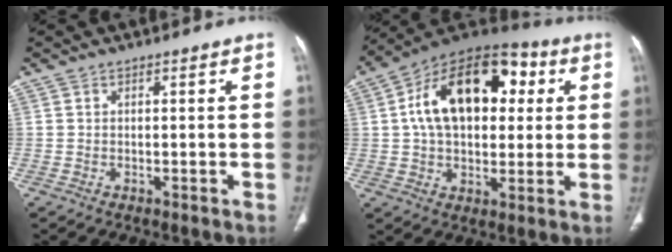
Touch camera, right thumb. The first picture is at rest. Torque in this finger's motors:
{"motor_torque": [1.64, 3.36, 1.08, -0.85, 0.28]}